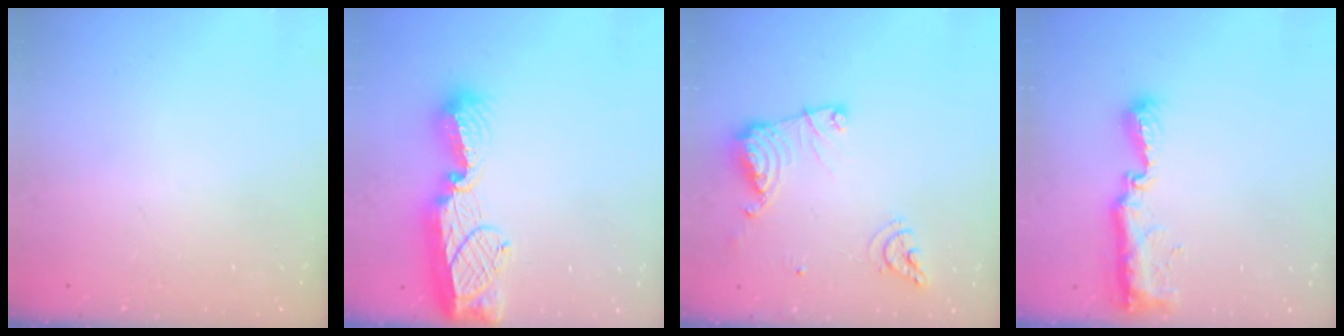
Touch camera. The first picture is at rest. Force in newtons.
{"total": 14.7, "press": 14.7, "slide": 1.1}
{"total": 13.6, "press": 13.5, "slide": 1.5}
{"total": 8.6, "press": 8.6, "slide": 0.5}